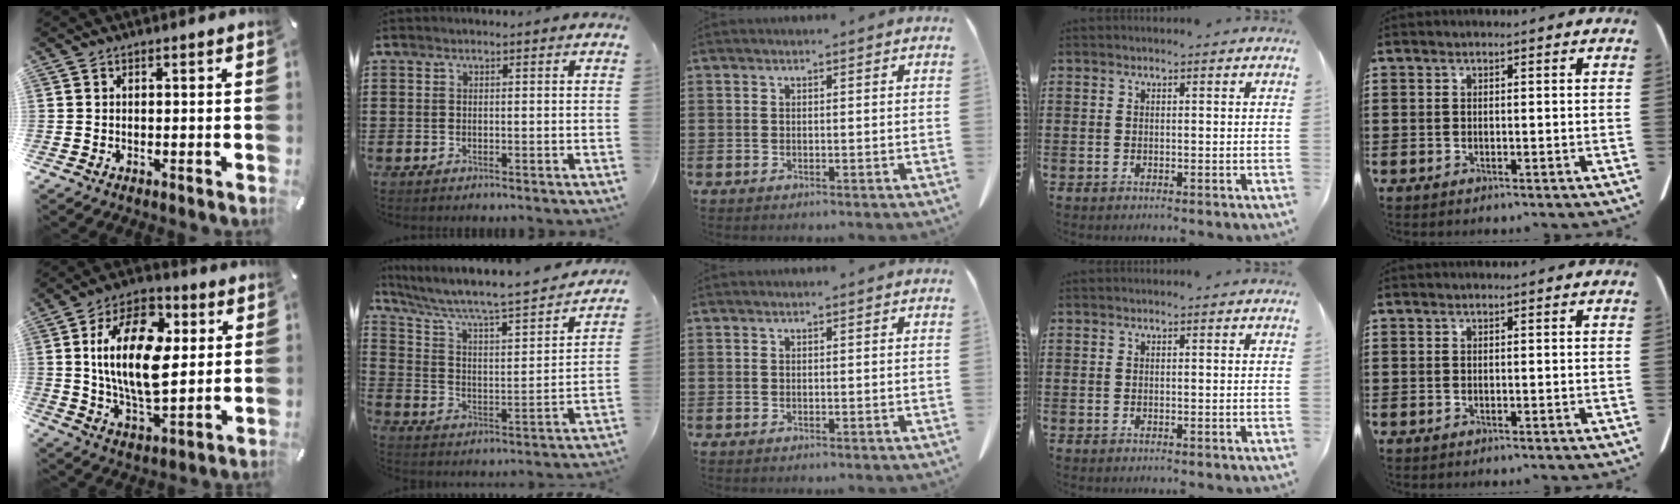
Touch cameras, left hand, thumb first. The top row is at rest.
{"thumb": {"total": 19.2, "force": [4.4, 11.1, 15.0], "torque": [-0.290, 0.002, 0.073]}, "index": {"total": 5.6, "force": [4.7, 0.5, 2.9], "torque": [-0.082, -0.046, 0.071]}}